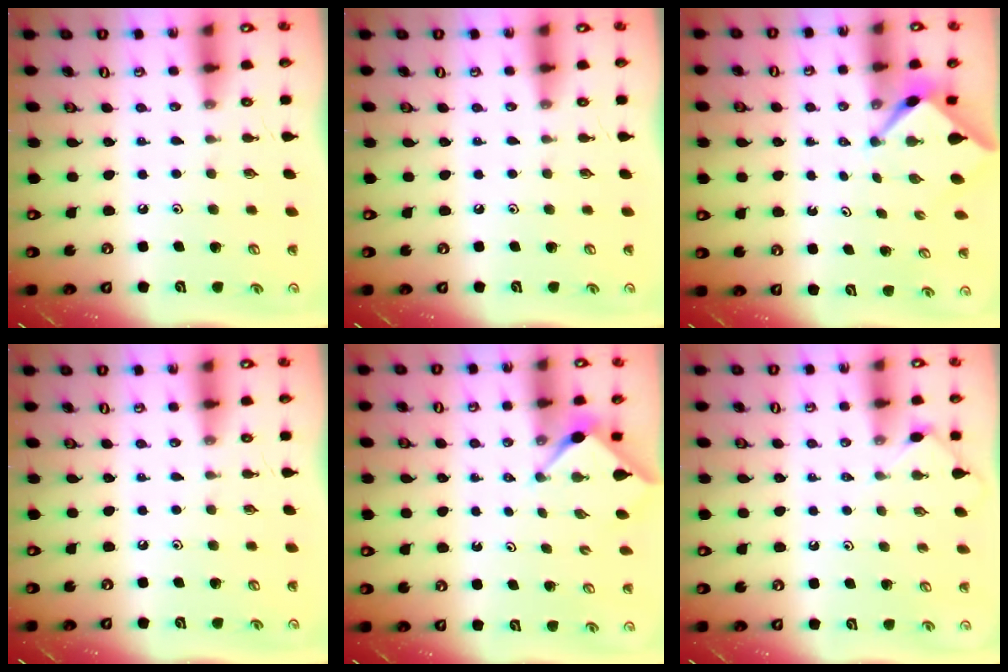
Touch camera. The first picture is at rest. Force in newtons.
{"total": 0.0}
{"total": 2.6, "press": 2.6, "slide": 0.3}
{"total": 0.0}
{"total": 3.0, "press": 3.0, "slide": 0.3}
{"total": 2.6, "press": 2.6, "slide": 0.5}